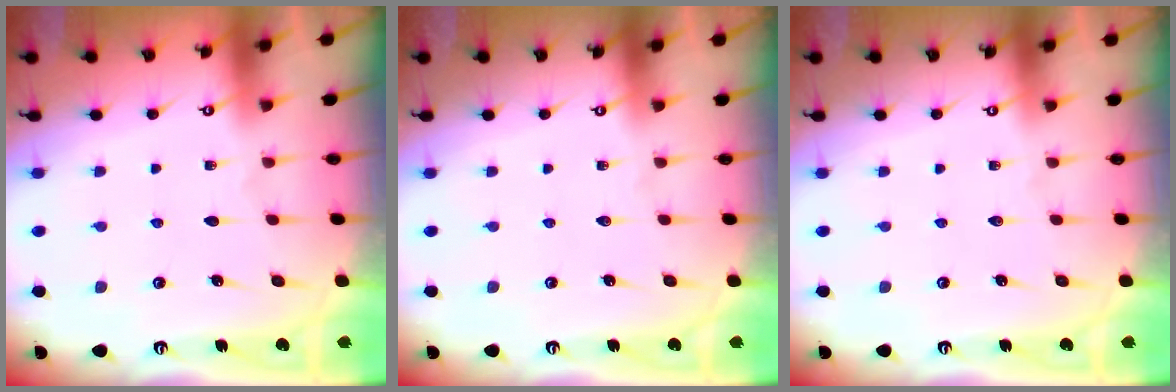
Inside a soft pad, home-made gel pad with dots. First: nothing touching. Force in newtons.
{"total": 0.0}
{"total": 0.0}